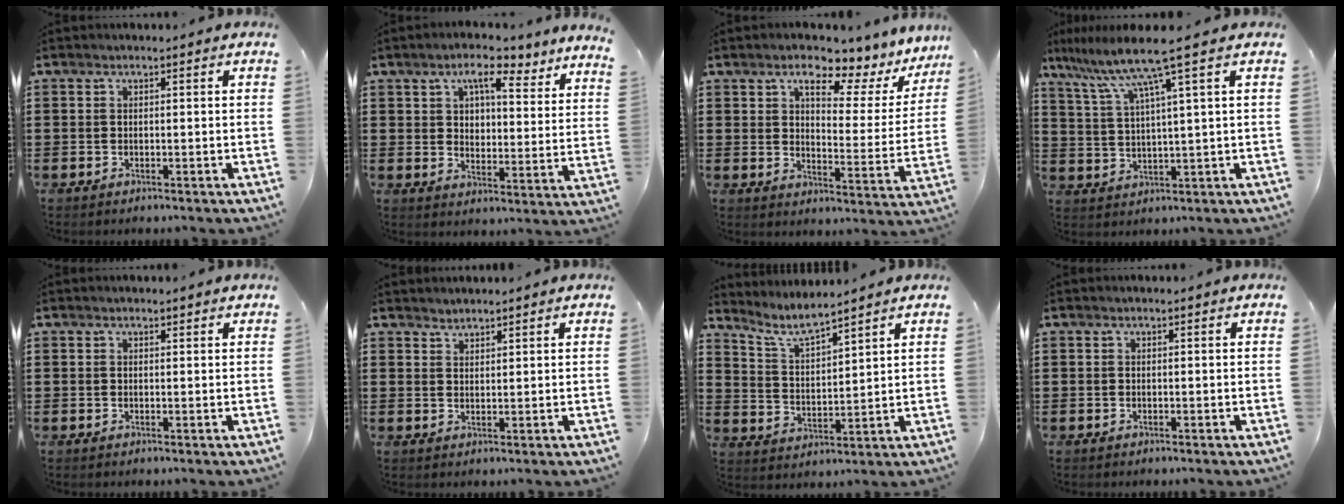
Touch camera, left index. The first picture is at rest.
{"total": 7.4, "force": [6.1, 2.1, 3.7], "torque": [-0.069, -0.026, 0.103]}
{"total": 8.0, "force": [5.9, 2.5, 4.7], "torque": [-0.075, -0.037, 0.091]}
{"total": 8.0, "force": [5.0, -0.5, 6.3], "torque": [-0.147, -0.023, 0.078]}
{"total": 0.6, "force": [0.5, 0.3, 0.2], "torque": [0.004, 0.000, 0.008]}
{"total": 1.7, "force": [1.6, 0.3, -0.3], "torque": [0.003, 0.001, 0.034]}
{"total": 6.0, "force": [5.4, 0.3, 2.6], "torque": [-0.069, -0.023, 0.096]}
{"total": 0.0}